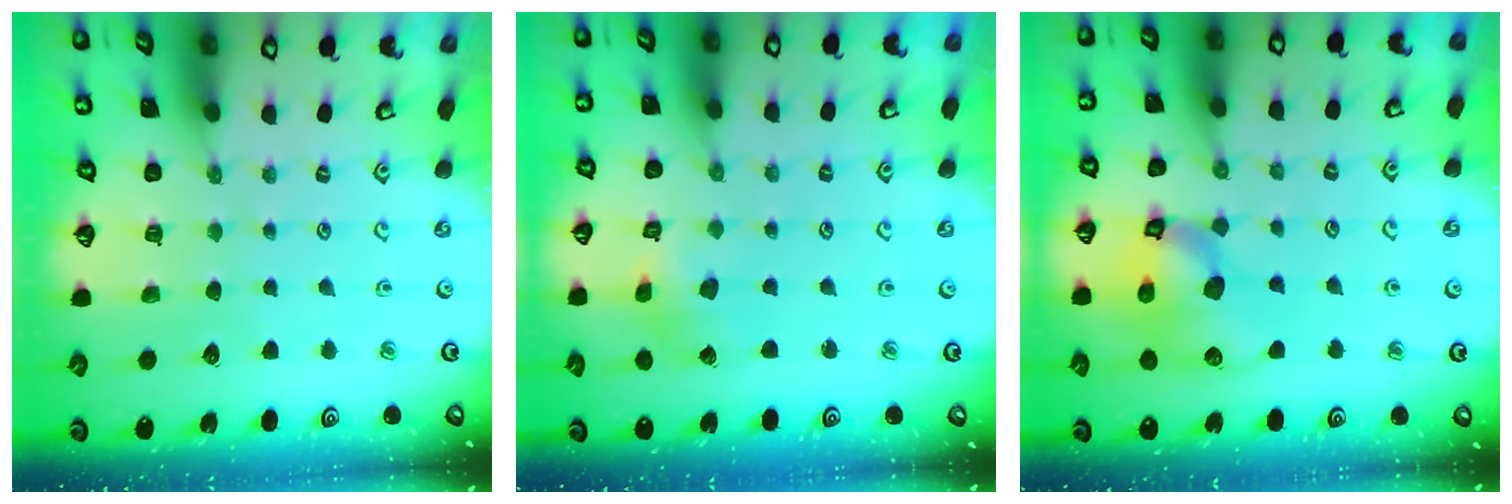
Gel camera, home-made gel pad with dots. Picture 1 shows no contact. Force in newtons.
{"total": 3.1, "press": 3.1, "slide": 0.5}
{"total": 15.4, "press": 15.2, "slide": 2.1}